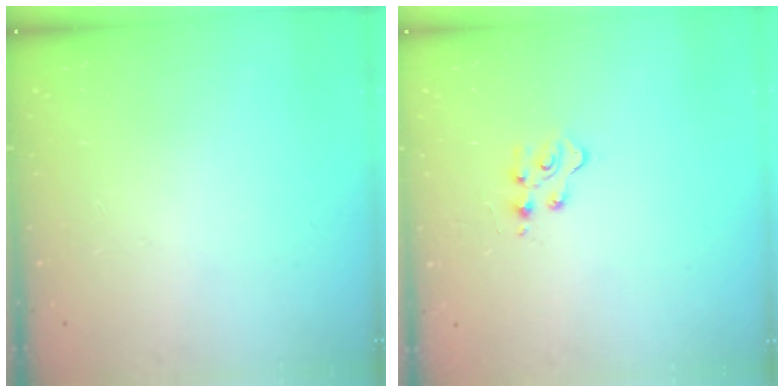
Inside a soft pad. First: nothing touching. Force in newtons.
{"total": 3.5, "press": 3.4, "slide": 0.6}